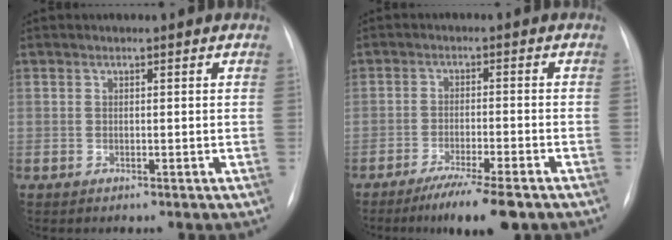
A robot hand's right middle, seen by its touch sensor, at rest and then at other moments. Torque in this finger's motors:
{"motor_torque": [0.19, -0.19, 0.10, 0.10]}